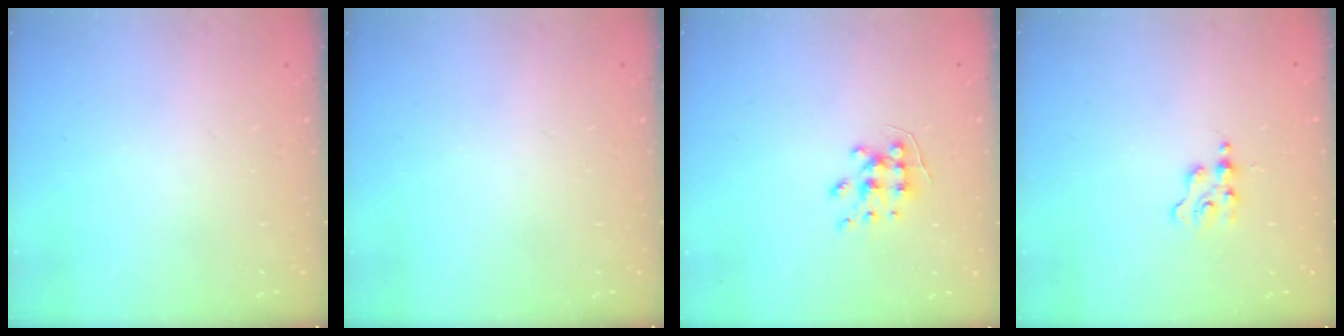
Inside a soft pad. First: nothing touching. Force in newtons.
{"total": 0.0}
{"total": 6.4, "press": 6.4, "slide": 0.6}
{"total": 1.3, "press": 1.3, "slide": 0.2}